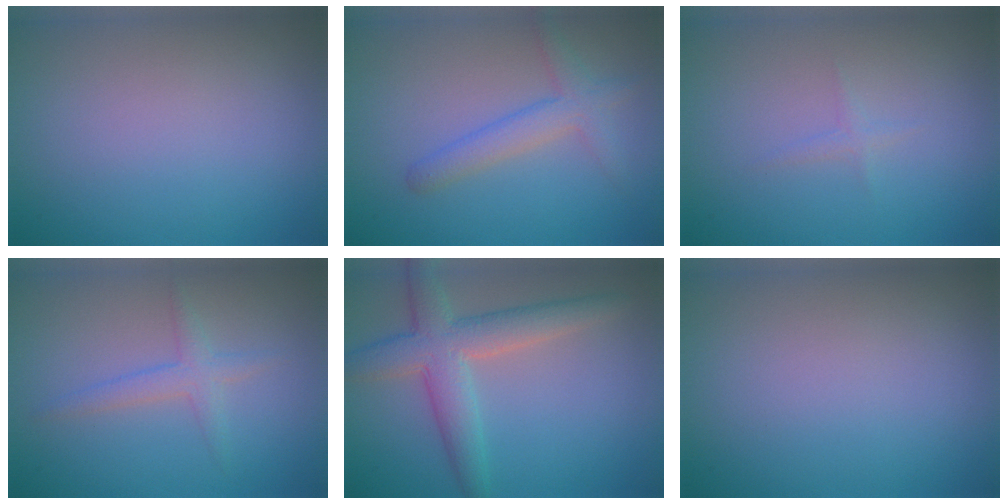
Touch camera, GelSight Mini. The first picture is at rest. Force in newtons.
{"total": 2.9, "press": 2.8, "slide": 0.2}
{"total": 0.7, "press": 0.7, "slide": 0.1}
{"total": 1.9, "press": 1.9, "slide": 0.1}
{"total": 5.3, "press": 5.3, "slide": 0.2}
{"total": 0.0}